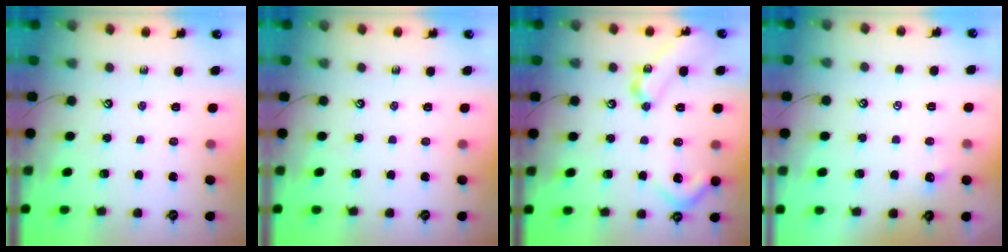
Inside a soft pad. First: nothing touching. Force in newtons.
{"total": 0.0}
{"total": 19.3, "press": 19.3, "slide": 0.8}
{"total": 2.3, "press": 2.2, "slide": 0.3}